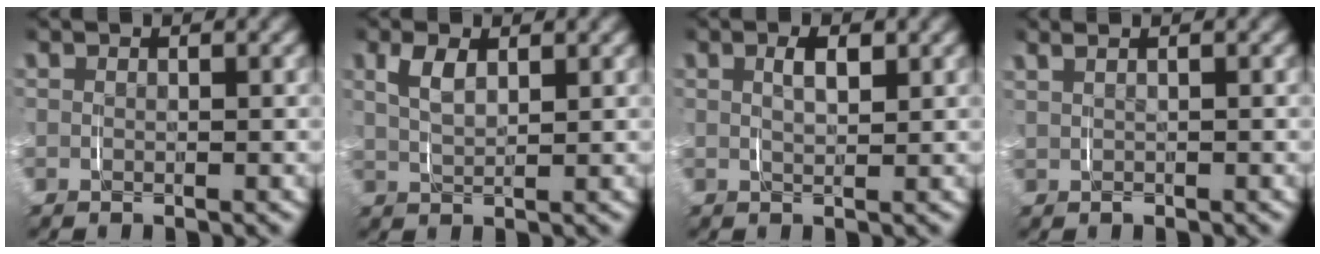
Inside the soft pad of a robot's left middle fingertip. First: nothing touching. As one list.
[{"total": 2.6, "force": [1.3, 1.0, 2.0], "torque": [-0.042, -0.001, 0.027]}, {"total": 2.0, "force": [0.8, 0.7, 1.7], "torque": [-0.024, 0.001, 0.014]}, {"total": 1.7, "force": [0.9, 0.8, 1.2], "torque": [-0.015, 0.006, 0.016]}]